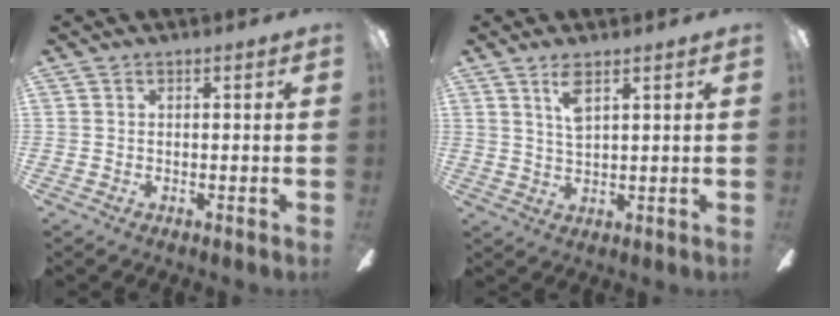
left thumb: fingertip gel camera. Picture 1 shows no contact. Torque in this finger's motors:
{"motor_torque": [0.03, -0.48, -0.10, 0.09, -0.06]}